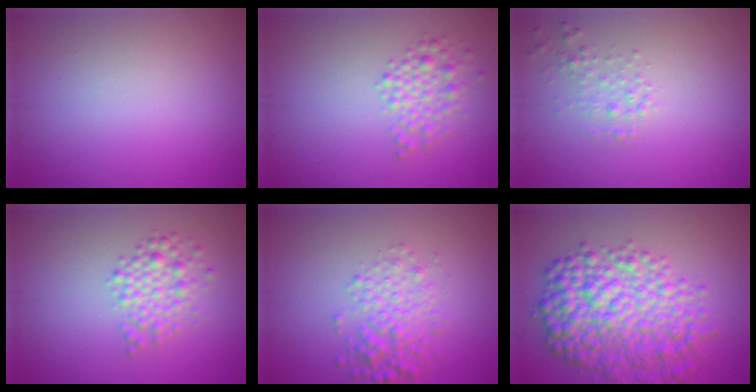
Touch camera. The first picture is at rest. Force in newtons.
{"total": 2.6, "press": 2.6, "slide": 0.1}
{"total": 1.4, "press": 1.4, "slide": 0.1}
{"total": 2.9, "press": 2.9, "slide": 0.1}
{"total": 3.4, "press": 3.4, "slide": 0.0}
{"total": 8.9, "press": 8.9, "slide": 0.2}